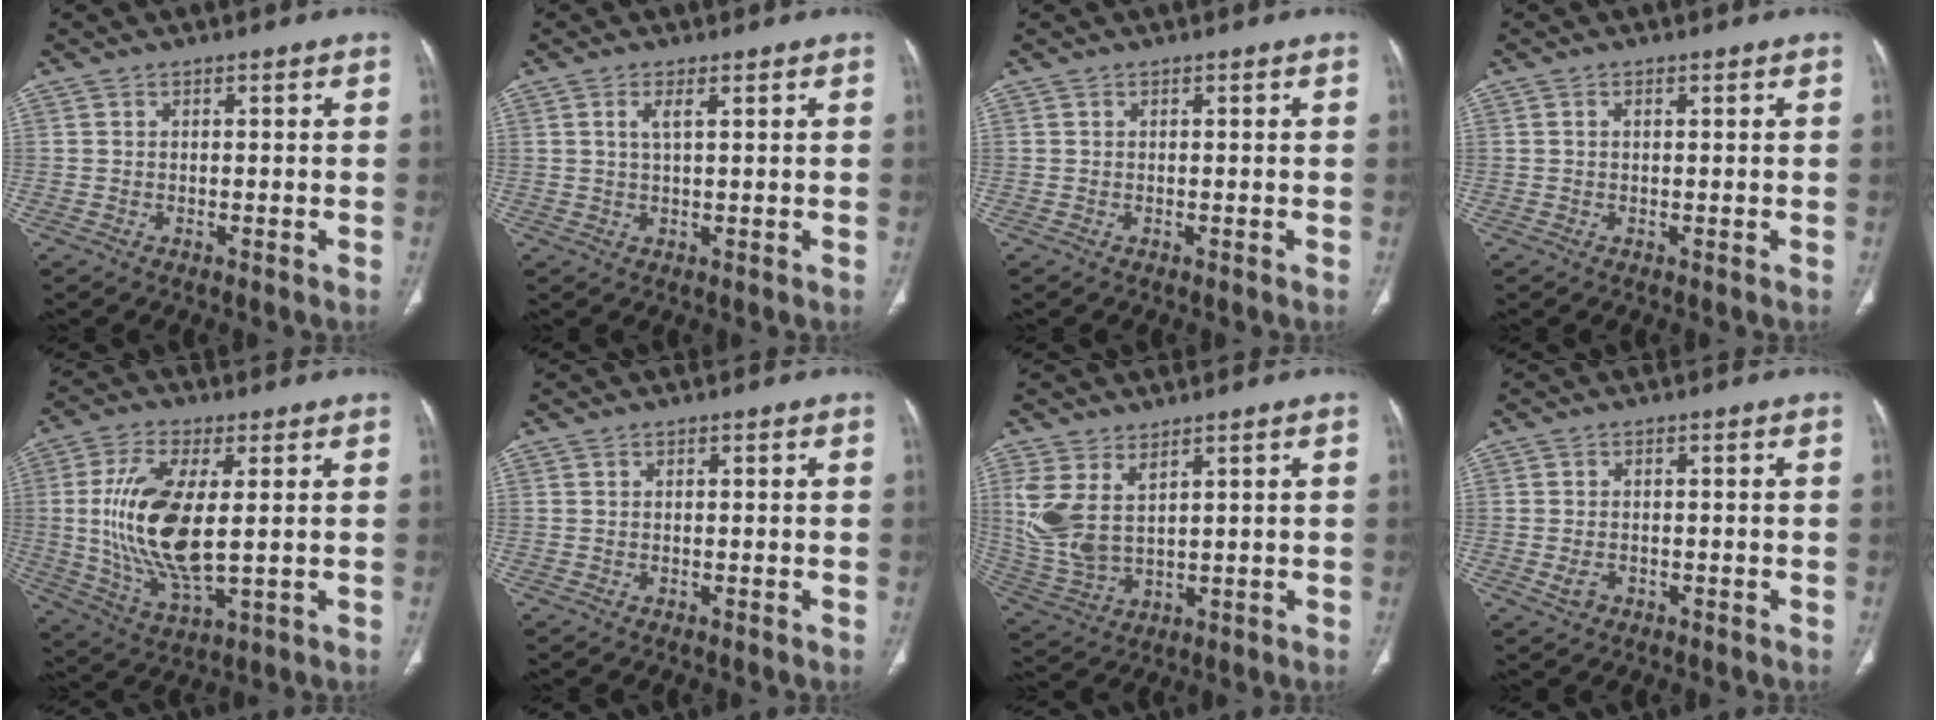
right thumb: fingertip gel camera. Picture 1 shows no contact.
{"total": 2.4, "force": [1.0, 0.7, 2.1], "torque": [-0.048, -0.001, 0.022]}
{"total": 0.0}
{"total": 0.6, "force": [0.2, 0.3, 0.5], "torque": [-0.013, 0.003, 0.002]}
{"total": 16.2, "force": [1.3, 6.6, 14.8], "torque": [-0.307, -0.017, 0.034]}
{"total": 0.0}
{"total": 9.7, "force": [4.1, 5.0, 7.2], "torque": [-0.161, -0.016, 0.100]}
{"total": 2.4, "force": [-0.8, 1.8, 1.4], "torque": [-0.027, 0.003, -0.009]}